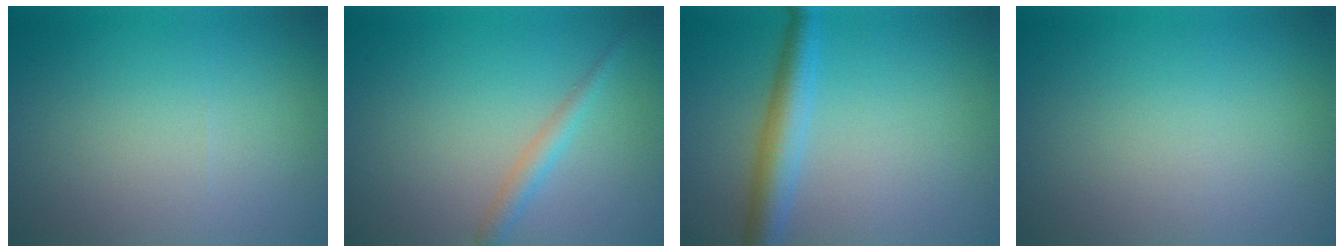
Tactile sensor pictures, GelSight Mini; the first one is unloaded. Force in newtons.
{"total": 1.8, "press": 1.8, "slide": 0.0}
{"total": 3.9, "press": 3.9, "slide": 0.1}
{"total": 0.0}